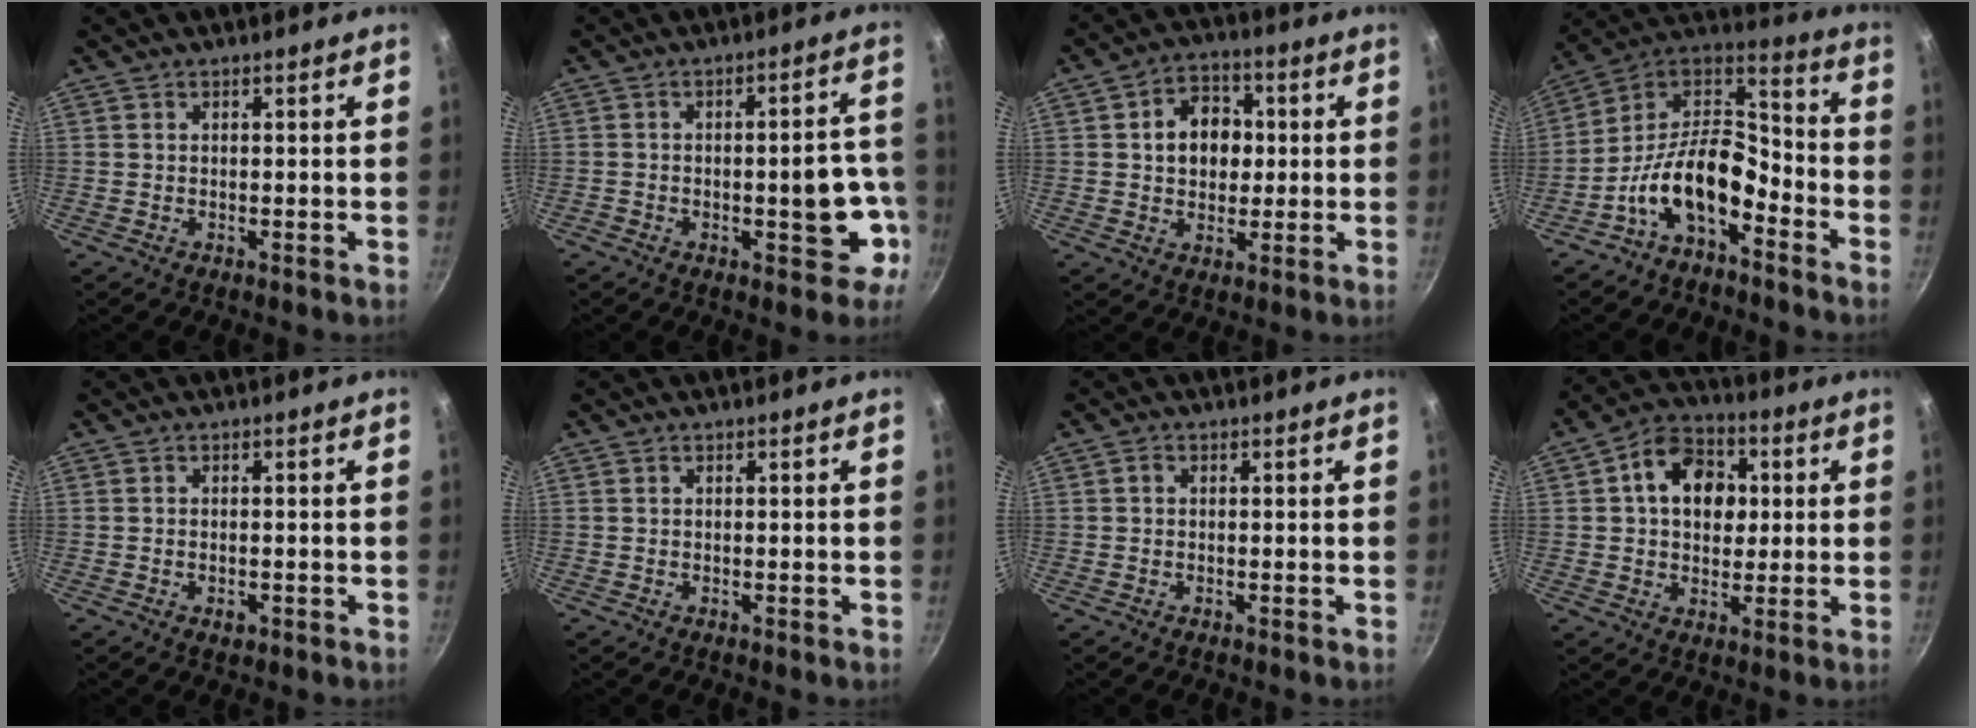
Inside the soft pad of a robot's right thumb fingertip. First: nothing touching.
{"total": 9.8, "force": [-3.2, 4.7, 8.0], "torque": [-0.059, 0.039, -0.039]}
{"total": 9.6, "force": [1.2, 7.5, 5.9], "torque": [-0.054, 0.009, 0.010]}
{"total": 15.7, "force": [-7.2, 8.4, 11.2], "torque": [-0.184, 0.083, -0.148]}
{"total": 1.6, "force": [-0.7, 0.9, 1.1], "torque": [-0.018, 0.001, -0.011]}
{"total": 0.0}
{"total": 0.8, "force": [0.0, 0.7, 0.5], "torque": [-0.008, 0.006, -0.001]}
{"total": 12.6, "force": [2.4, 9.4, 8.1], "torque": [-0.090, 0.011, 0.023]}